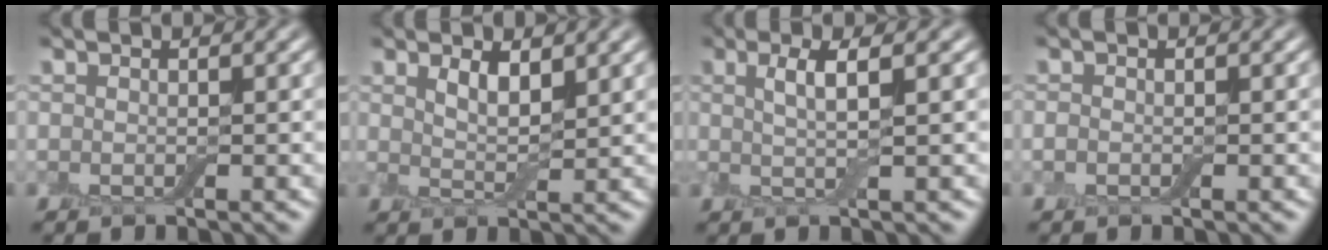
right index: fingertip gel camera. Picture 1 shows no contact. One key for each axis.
{"total": 2.1, "fx": 1.2, "fy": 0.5, "fz": 1.7, "tx": -0.033, "ty": -0.008, "tz": 0.021}
{"total": 3.1, "fx": 0.6, "fy": 0.6, "fz": 3.0, "tx": -0.050, "ty": -0.002, "tz": 0.008}
{"total": 0.6, "fx": -0.4, "fy": 0.4, "fz": 0.2, "tx": -0.003, "ty": -0.005, "tz": -0.010}